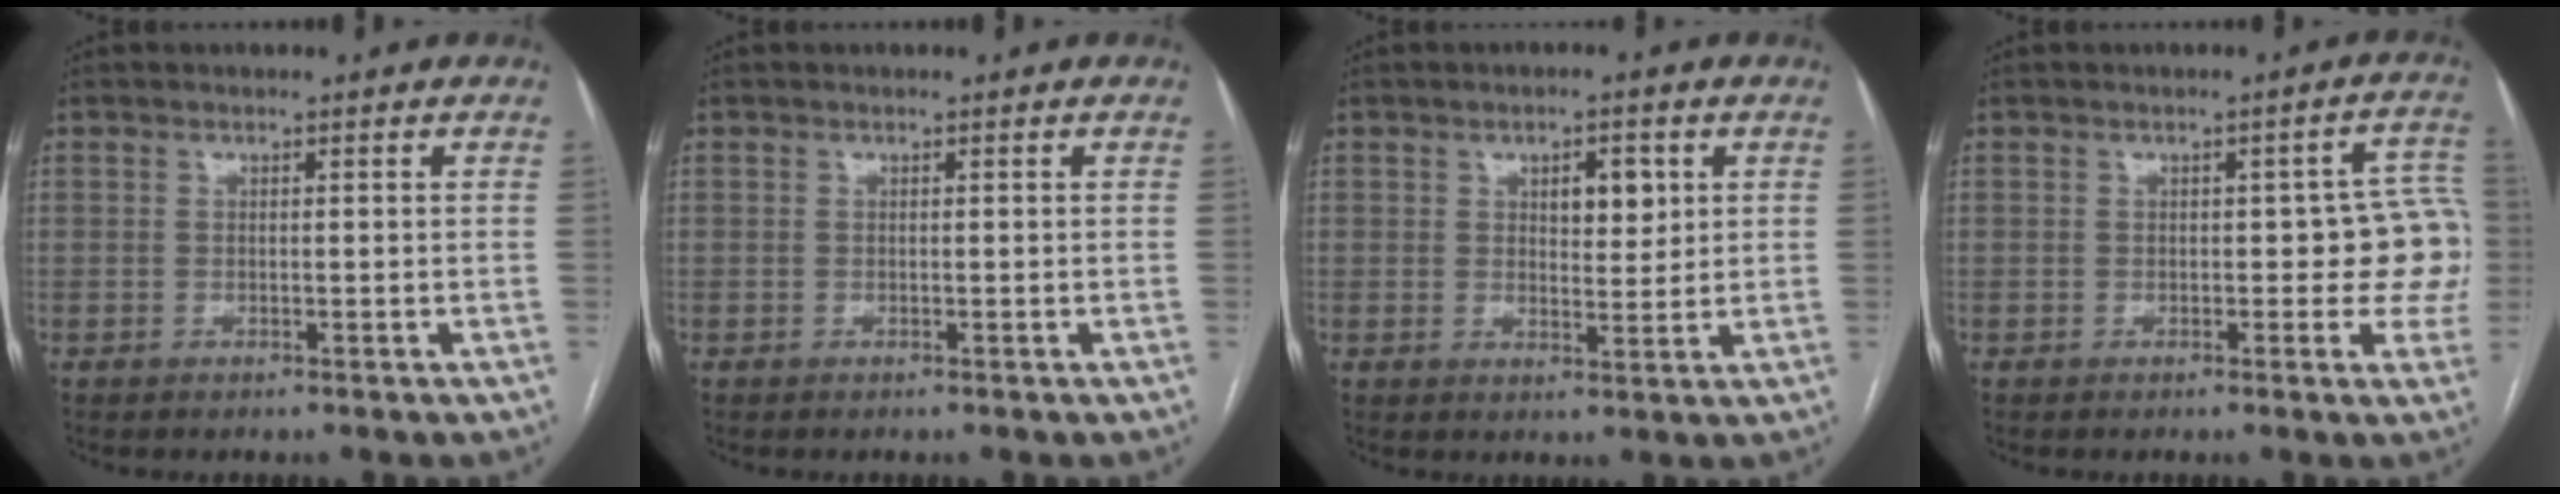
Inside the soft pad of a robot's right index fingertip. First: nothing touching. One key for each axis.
{"total": 0.0}
{"total": 4.5, "fx": 1.6, "fy": 2.2, "fz": 3.6, "tx": -0.049, "ty": 0.004, "tz": 0.026}
{"total": 7.9, "fx": -0.2, "fy": 3.5, "fz": 7.1, "tx": -0.057, "ty": 0.027, "tz": -0.002}